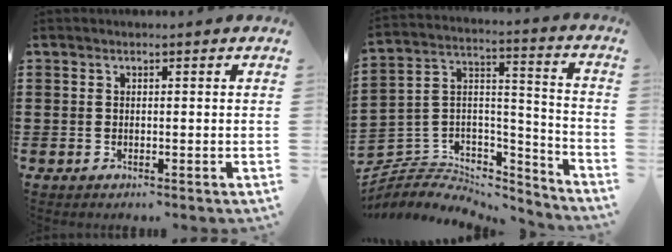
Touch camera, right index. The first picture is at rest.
{"total": 5.3, "force": [-4.6, 2.5, 0.6], "torque": [-0.027, -0.001, -0.098]}